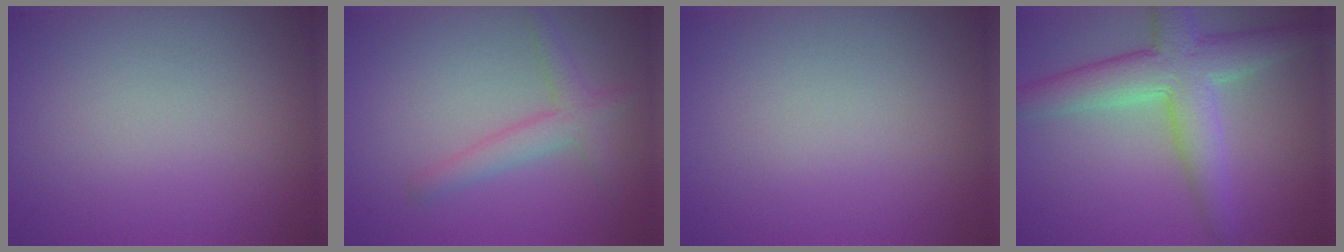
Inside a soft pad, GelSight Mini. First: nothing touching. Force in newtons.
{"total": 2.0, "press": 2.0, "slide": 0.1}
{"total": 0.0}
{"total": 6.5, "press": 6.4, "slide": 0.4}